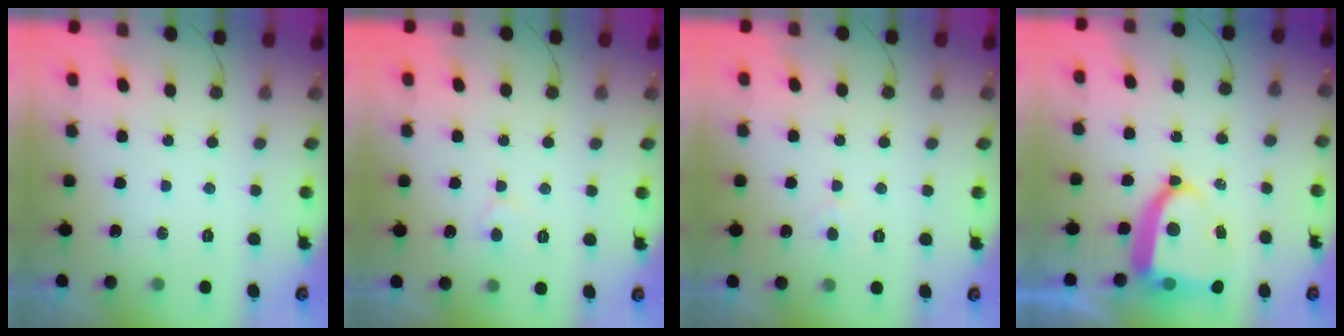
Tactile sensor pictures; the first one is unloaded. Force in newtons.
{"total": 5.1, "press": 5.0, "slide": 0.5}
{"total": 2.6, "press": 2.6, "slide": 0.2}
{"total": 11.1, "press": 11.0, "slide": 1.5}